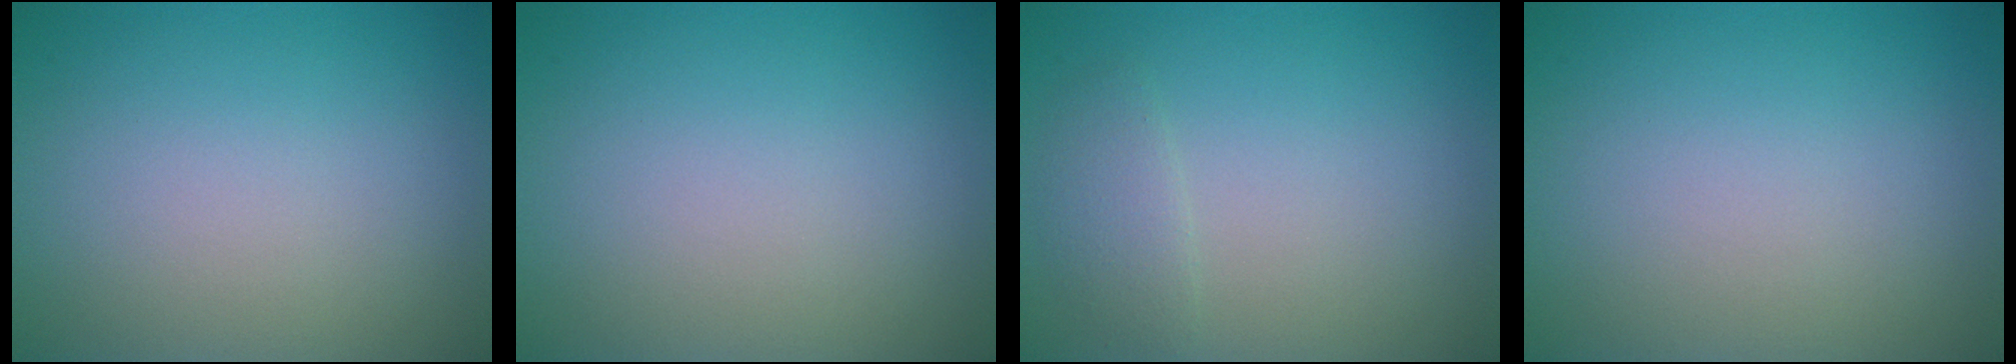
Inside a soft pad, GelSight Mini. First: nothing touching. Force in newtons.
{"total": 0.0}
{"total": 1.5, "press": 1.5, "slide": 0.1}
{"total": 0.0}